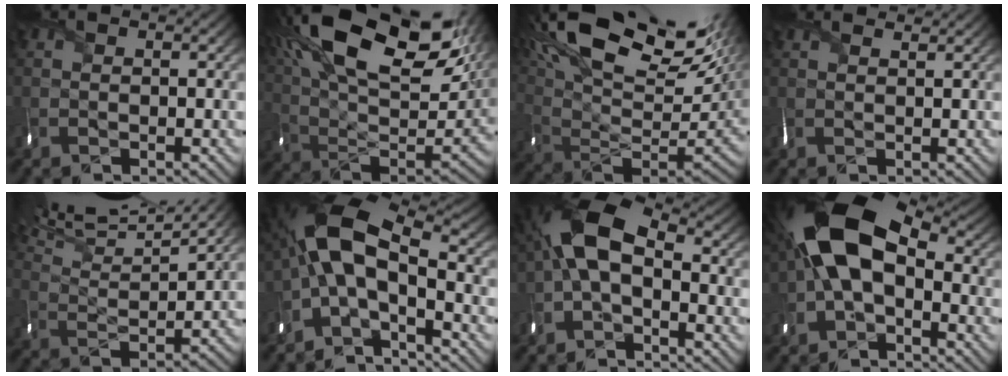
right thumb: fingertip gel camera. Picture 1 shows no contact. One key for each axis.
{"total": 21.9, "fx": 12.0, "fy": 10.1, "fz": 15.3, "tx": -0.305, "ty": 0.060, "tz": 0.190}
{"total": 20.0, "fx": 10.4, "fy": 8.7, "fz": 14.7, "tx": -0.274, "ty": 0.041, "tz": 0.193}
{"total": 2.1, "fx": 1.8, "fy": 0.2, "fz": 1.0, "tx": -0.029, "ty": 0.009, "tz": 0.027}
{"total": 14.2, "fx": 11.8, "fy": 2.8, "fz": 7.4, "tx": -0.159, "ty": 0.020, "tz": 0.170}
{"total": 13.3, "fx": -2.3, "fy": 5.7, "fz": 11.8, "tx": -0.227, "ty": 0.021, "tz": -0.060}
{"total": 9.0, "fx": -1.2, "fy": 4.6, "fz": 7.6, "tx": -0.162, "ty": 0.025, "tz": -0.046}
{"total": 14.1, "fx": -0.2, "fy": 8.1, "fz": 11.5, "tx": -0.242, "ty": 0.010, "tz": -0.021}